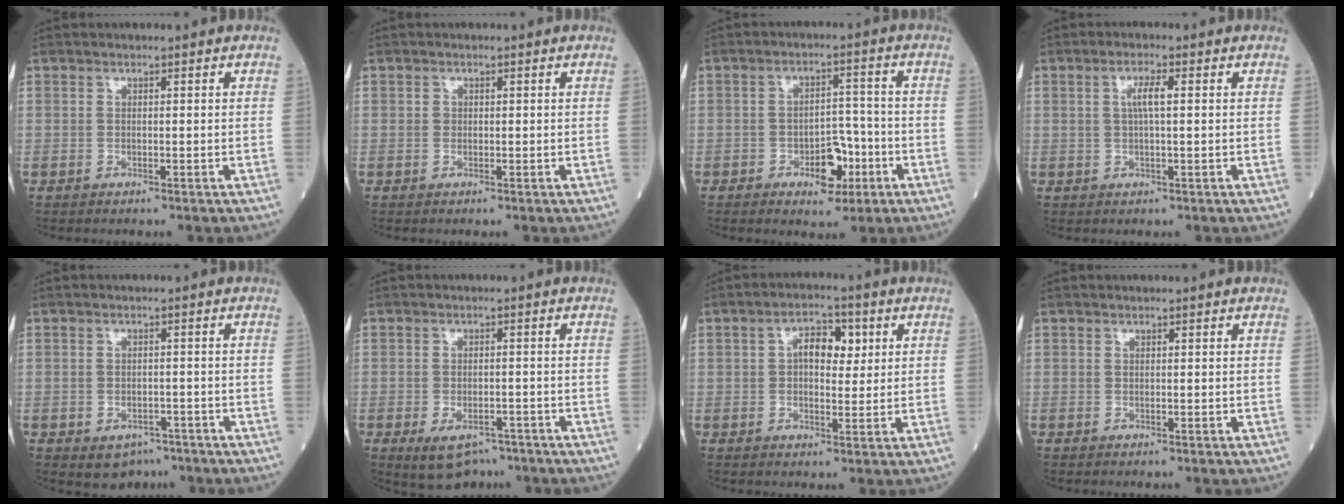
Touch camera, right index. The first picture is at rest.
{"total": 0.6, "force": [0.1, 0.6, 0.2], "torque": [0.001, 0.002, 0.001]}
{"total": 6.3, "force": [-2.8, 3.1, 4.7], "torque": [-0.066, 0.009, -0.041]}
{"total": 3.0, "force": [0.6, 0.2, 3.0], "torque": [-0.057, 0.004, 0.010]}
{"total": 3.8, "force": [-2.3, 2.6, 1.6], "torque": [-0.017, 0.005, -0.022]}
{"total": 6.3, "force": [-4.2, 3.2, 3.5], "torque": [-0.054, -0.001, -0.059]}
{"total": 5.6, "force": [1.3, 3.0, 4.6], "torque": [-0.075, 0.016, 0.020]}
{"total": 0.0}